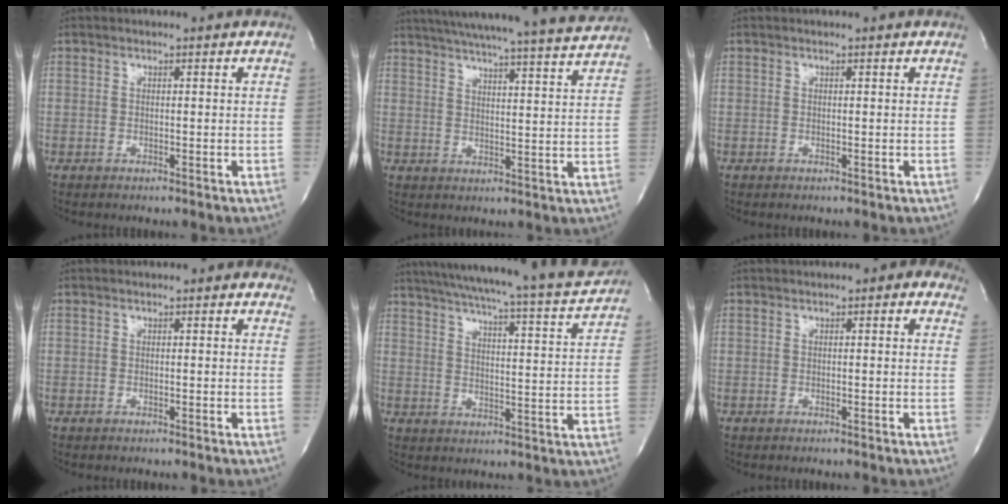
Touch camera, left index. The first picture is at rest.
{"total": 21.3, "force": [19.7, -0.9, 8.2], "torque": [-0.135, -0.031, 0.258]}
{"total": 0.0}
{"total": 0.6, "force": [0.1, 0.4, 0.5], "torque": [-0.004, 0.003, -0.006]}
{"total": 23.0, "force": [20.9, 0.9, 9.6], "torque": [-0.156, -0.042, 0.269]}
{"total": 2.2, "force": [0.8, 0.9, 1.8], "torque": [-0.020, 0.011, 0.005]}